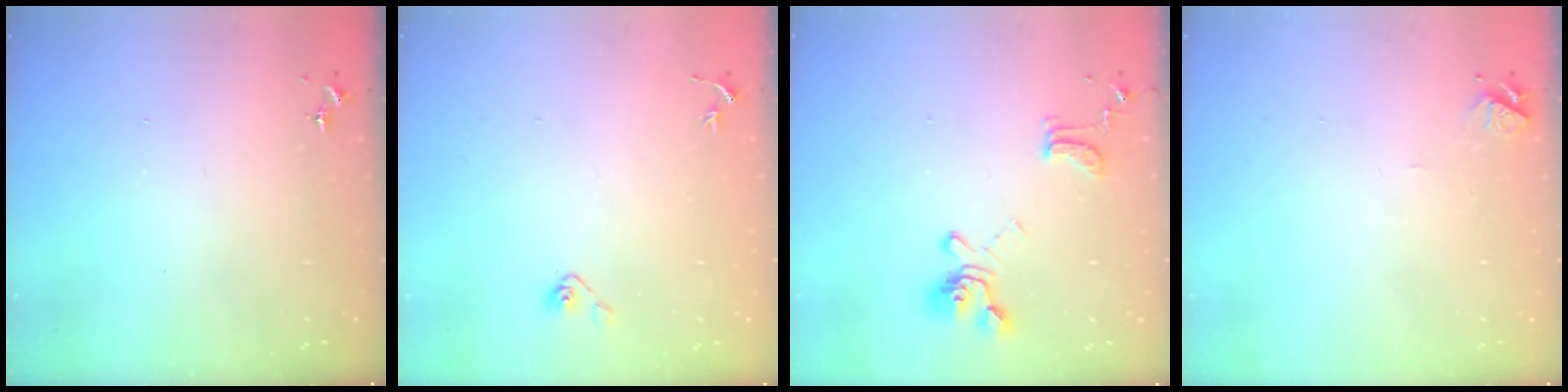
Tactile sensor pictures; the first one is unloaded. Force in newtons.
{"total": 4.1, "press": 3.7, "slide": 1.7}
{"total": 14.3, "press": 14.3, "slide": 1.3}
{"total": 4.9, "press": 4.9, "slide": 0.5}